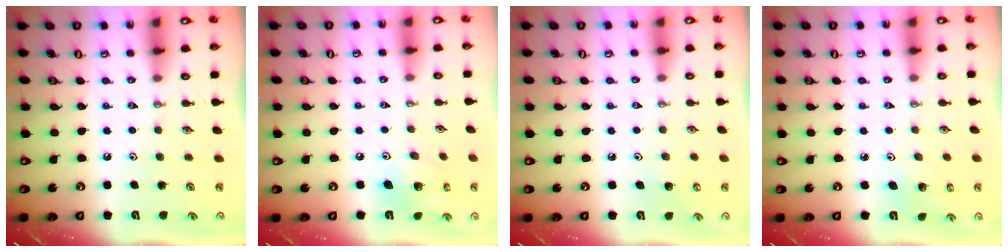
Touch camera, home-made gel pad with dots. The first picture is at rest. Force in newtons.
{"total": 8.9, "press": 8.6, "slide": 2.3}
{"total": 5.9, "press": 5.9, "slide": 0.6}
{"total": 4.0, "press": 3.9, "slide": 0.8}